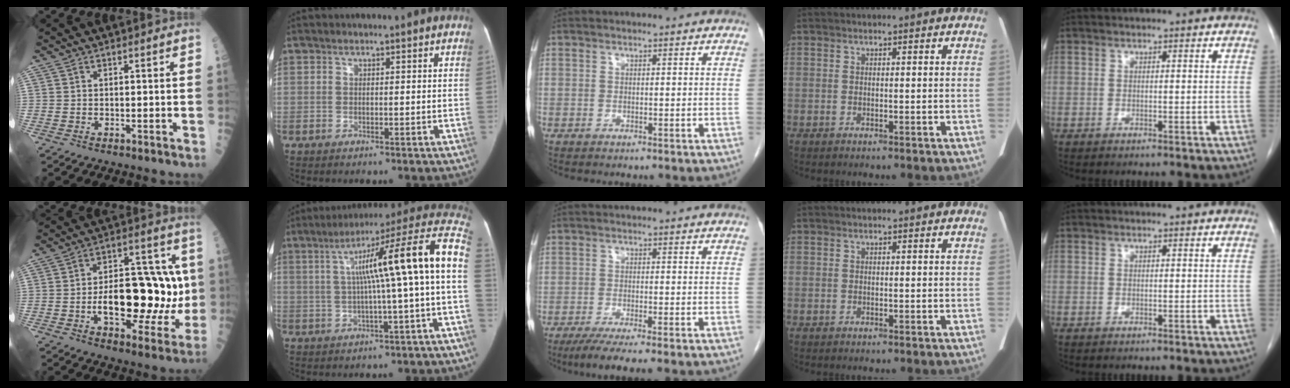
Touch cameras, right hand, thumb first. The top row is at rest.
{"thumb": {"total": 21.9, "force": [-1.3, 10.9, 19.0], "torque": [-0.245, 0.024, -0.010]}, "index": {"total": 17.5, "force": [1.3, -0.6, 17.5], "torque": [-0.242, 0.042, 0.010]}, "middle": {"total": 7.0, "force": [-5.3, 0.2, 4.5], "torque": [-0.067, -0.017, -0.081]}}